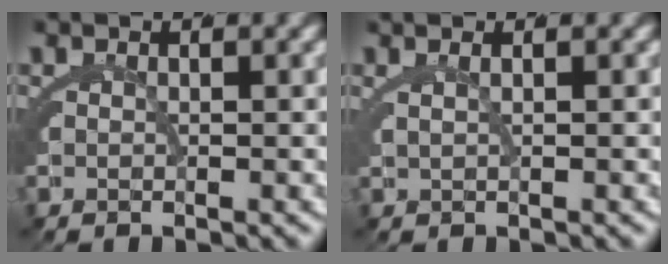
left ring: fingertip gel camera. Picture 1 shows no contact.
{"total": 1.0, "force": [0.6, -0.6, 0.6], "torque": [-0.011, 0.008, 0.013]}